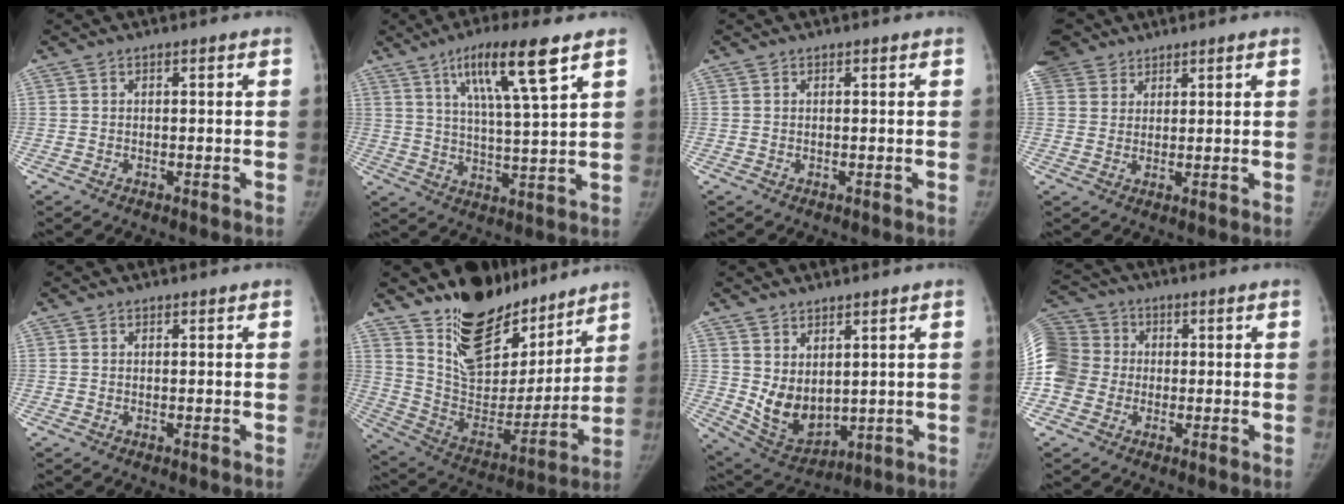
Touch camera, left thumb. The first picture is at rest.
{"total": 12.9, "force": [7.0, 1.5, 10.7], "torque": [-0.186, -0.028, 0.122]}
{"total": 0.0}
{"total": 11.3, "force": [7.0, 8.4, 3.0], "torque": [-0.074, 0.013, 0.139]}
{"total": 0.0}
{"total": 22.4, "force": [17.2, 10.9, 9.4], "torque": [-0.101, -0.109, 0.294]}
{"total": 9.1, "force": [2.6, 6.4, 6.0], "torque": [-0.075, -0.034, 0.075]}
{"total": 14.1, "force": [-0.6, 12.6, 6.3], "torque": [-0.150, 0.039, -0.014]}